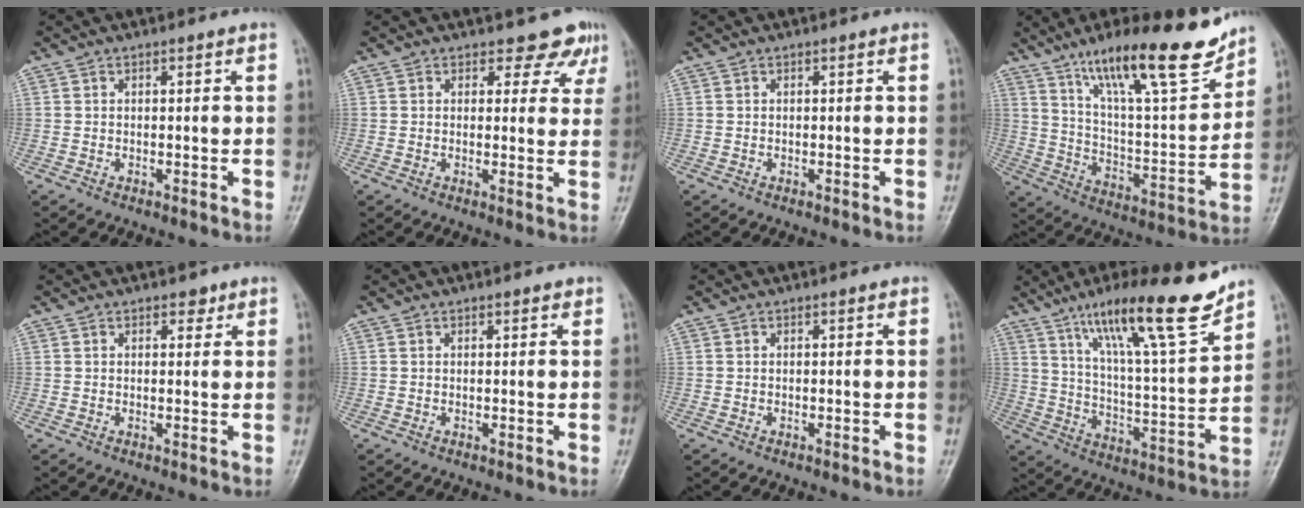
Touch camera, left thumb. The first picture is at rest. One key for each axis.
{"total": 5.3, "fx": 4.2, "fy": 2.9, "fz": 1.1, "tx": 0.021, "ty": -0.026, "tz": 0.036}
{"total": 0.0}
{"total": 21.8, "fx": 15.2, "fy": 4.8, "fz": 14.8, "tx": -0.207, "ty": -0.071, "tz": 0.253}
{"total": 1.8, "fx": 1.2, "fy": 1.1, "fz": 0.8, "tx": 0.003, "ty": -0.005, "tz": 0.013}
{"total": 0.6, "fx": 0.5, "fy": 0.3, "fz": 0.3, "tx": -0.005, "ty": -0.003, "tz": 0.006}
{"total": 0.0}
{"total": 19.9, "fx": 13.9, "fy": 2.6, "fz": 14.0, "tx": -0.202, "ty": -0.070, "tz": 0.230}